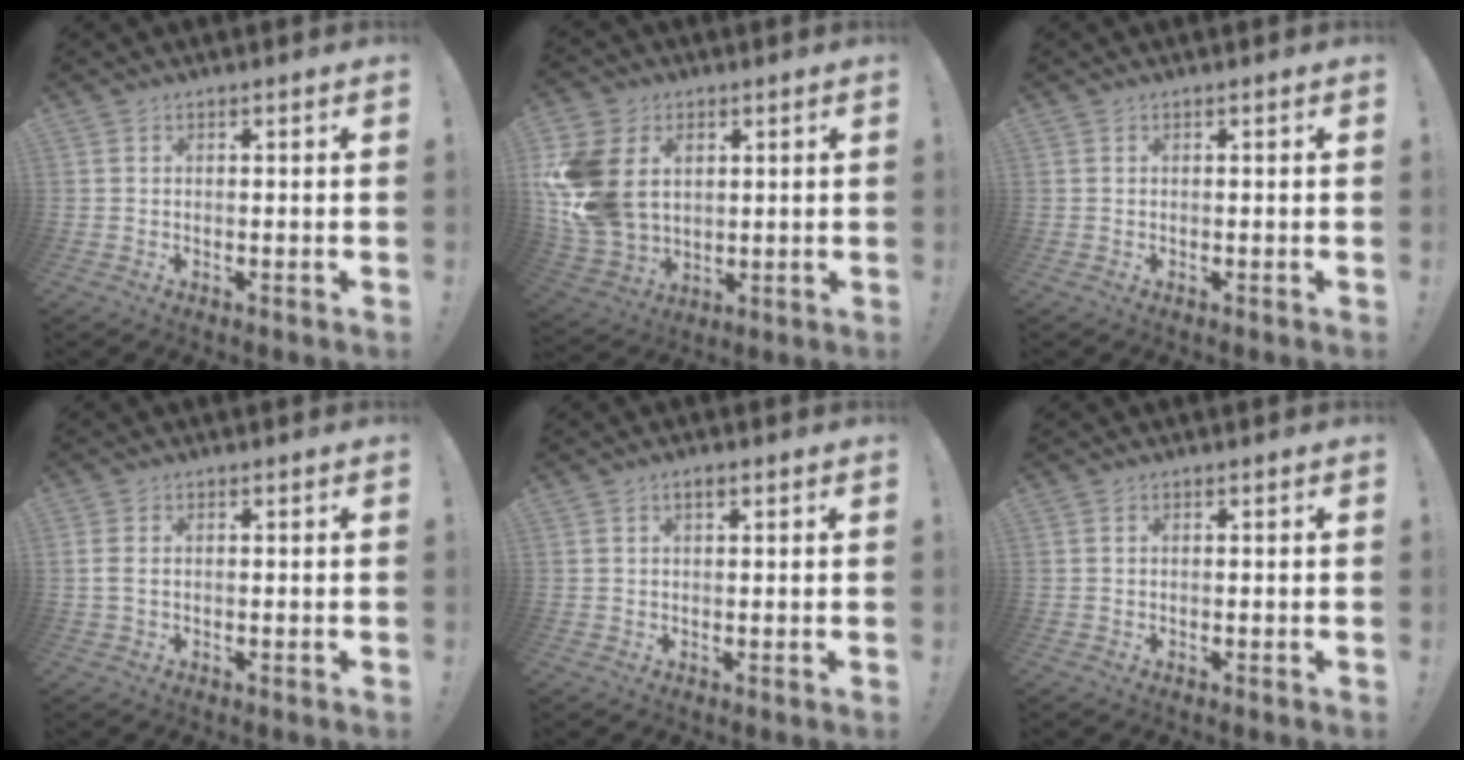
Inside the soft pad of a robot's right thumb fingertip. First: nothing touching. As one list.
[{"total": 18.4, "force": [3.6, 14.3, 11.1], "torque": [-0.226, -0.014, 0.072]}, {"total": 0.0}, {"total": 1.8, "force": [0.3, 0.9, 1.5], "torque": [-0.026, 0.002, 0.005]}, {"total": 2.0, "force": [1.0, 0.8, 1.5], "torque": [-0.030, 0.001, 0.017]}, {"total": 0.0}]